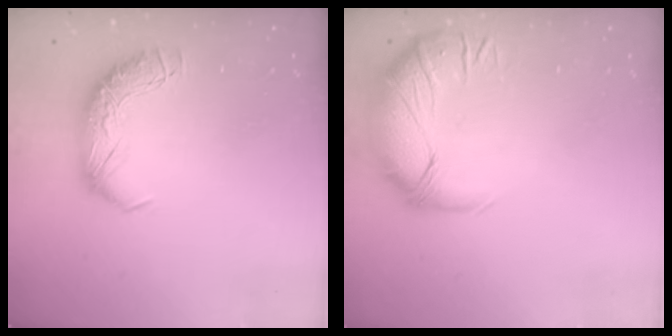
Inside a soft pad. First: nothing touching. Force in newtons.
{"total": 2.7, "press": 1.1, "slide": 2.5}